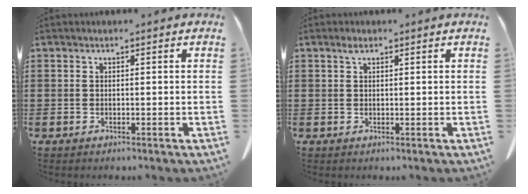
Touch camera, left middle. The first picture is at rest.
{"total": 1.2, "force": [0.6, 0.4, 0.9], "torque": [-0.020, 0.002, 0.011]}